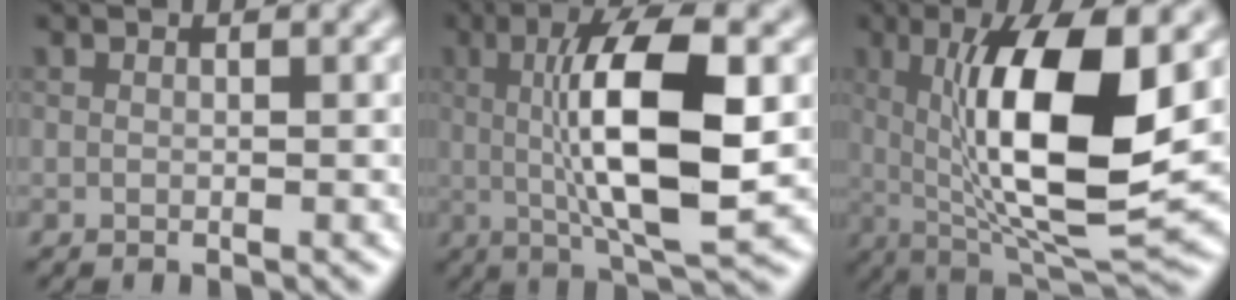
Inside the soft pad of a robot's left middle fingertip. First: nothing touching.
{"total": 9.6, "force": [0.2, 2.4, 9.3], "torque": [-0.154, -0.001, 0.010]}
{"total": 12.0, "force": [1.6, 4.0, 11.2], "torque": [-0.182, -0.015, 0.037]}